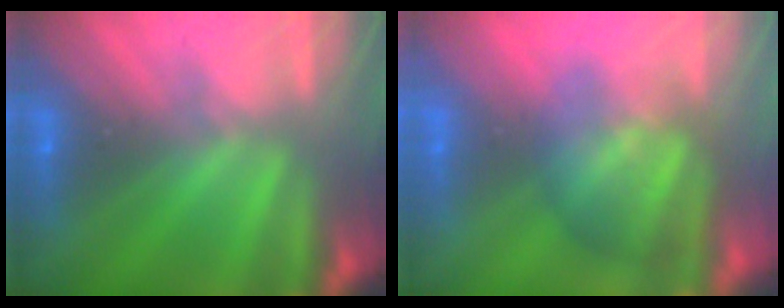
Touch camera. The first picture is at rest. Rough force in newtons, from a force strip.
{"total": 2.9}